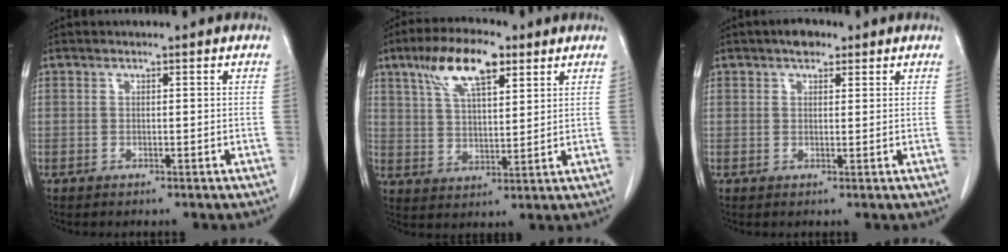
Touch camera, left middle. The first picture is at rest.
{"total": 10.6, "force": [6.1, 3.5, 7.9], "torque": [-0.151, 0.017, 0.115]}
{"total": 2.8, "force": [1.9, 1.3, 1.5], "torque": [-0.026, 0.008, 0.028]}